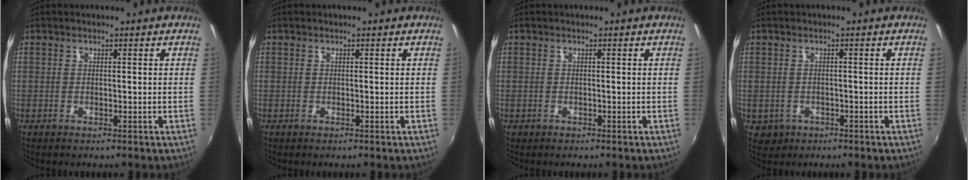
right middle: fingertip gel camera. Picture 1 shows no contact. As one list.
[{"total": 0.0}, {"total": 0.5, "force": [-0.3, 0.4, 0.1], "torque": [-0.002, -0.001, -0.005]}, {"total": 3.3, "force": [-1.0, 3.0, 1.1], "torque": [-0.029, -0.003, -0.006]}]